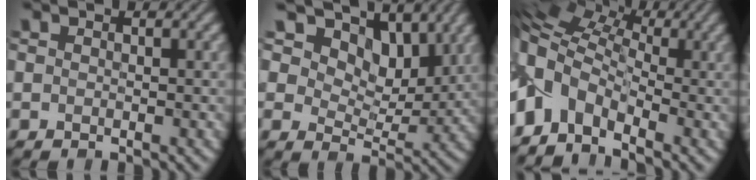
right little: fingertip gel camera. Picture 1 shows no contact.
{"total": 12.0, "force": [7.4, 7.0, 6.4], "torque": [-0.127, -0.004, 0.118]}
{"total": 9.5, "force": [-0.9, 6.9, 6.4], "torque": [-0.145, 0.006, -0.032]}